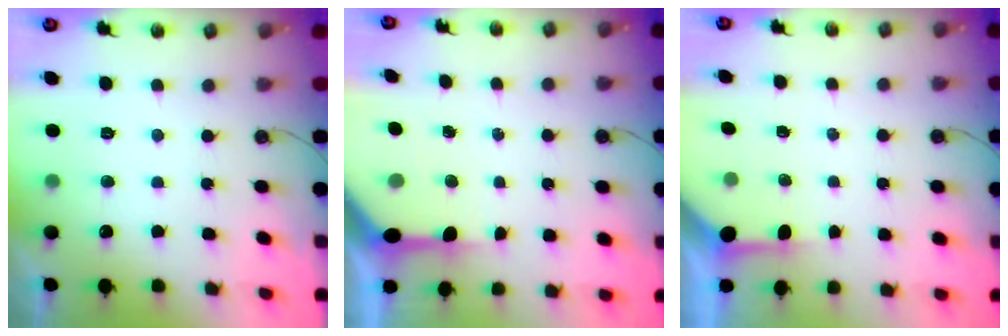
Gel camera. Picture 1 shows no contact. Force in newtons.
{"total": 8.2, "press": 8.2, "slide": 0.9}
{"total": 3.5, "press": 3.5, "slide": 0.3}